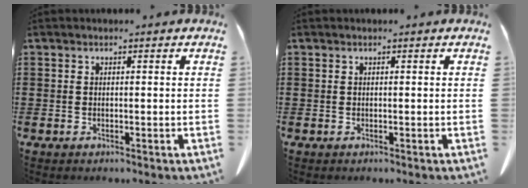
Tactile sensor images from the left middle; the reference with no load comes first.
{"total": 0.0}